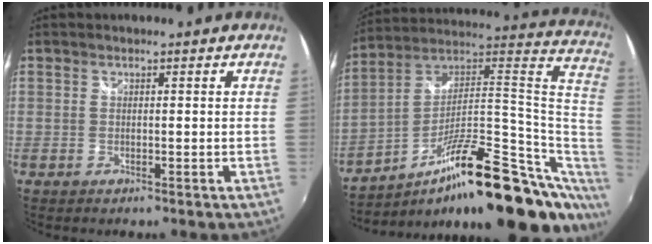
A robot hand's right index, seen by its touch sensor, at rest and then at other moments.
{"total": 28.9, "force": [-9.3, 9.2, 25.8], "torque": [-0.358, 0.021, -0.150]}